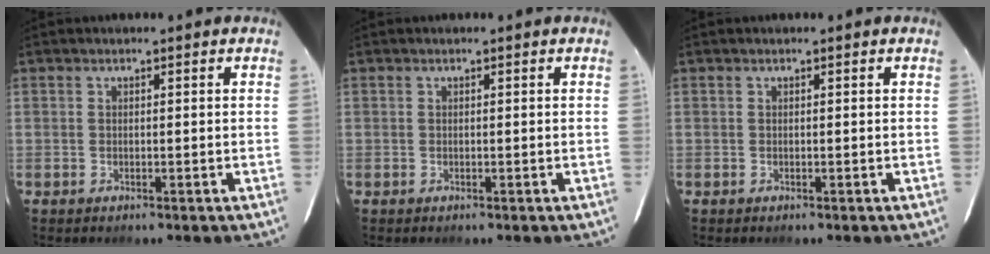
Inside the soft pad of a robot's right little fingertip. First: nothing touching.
{"total": 0.0}
{"total": 0.0}